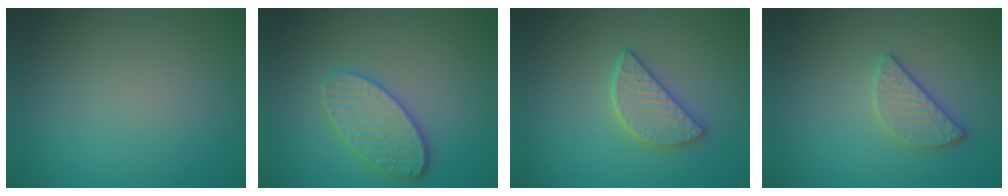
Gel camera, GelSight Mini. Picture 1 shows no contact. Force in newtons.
{"total": 3.8, "press": 3.5, "slide": 1.4}
{"total": 3.2, "press": 3.0, "slide": 1.2}
{"total": 2.5, "press": 2.3, "slide": 0.8}